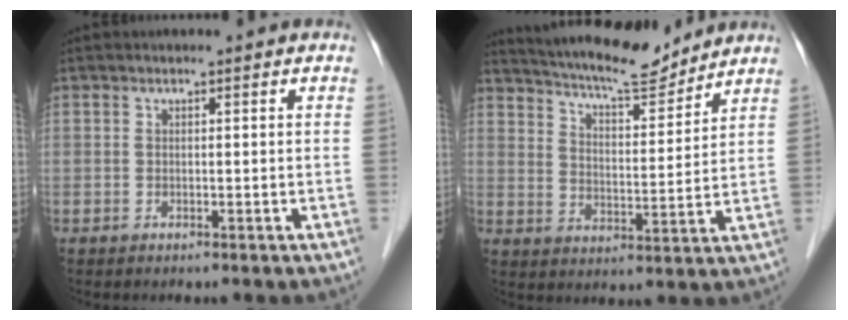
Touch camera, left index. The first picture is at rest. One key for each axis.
{"total": 12.3, "fx": 11.5, "fy": 1.4, "fz": 4.1, "tx": -0.073, "ty": 0.000, "tz": 0.182}